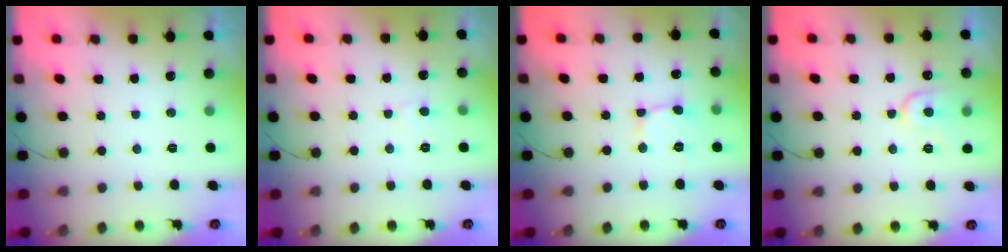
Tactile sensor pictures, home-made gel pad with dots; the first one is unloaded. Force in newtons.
{"total": 2.8, "press": 2.8, "slide": 0.3}
{"total": 2.6, "press": 2.6, "slide": 0.2}
{"total": 9.0, "press": 9.0, "slide": 0.7}